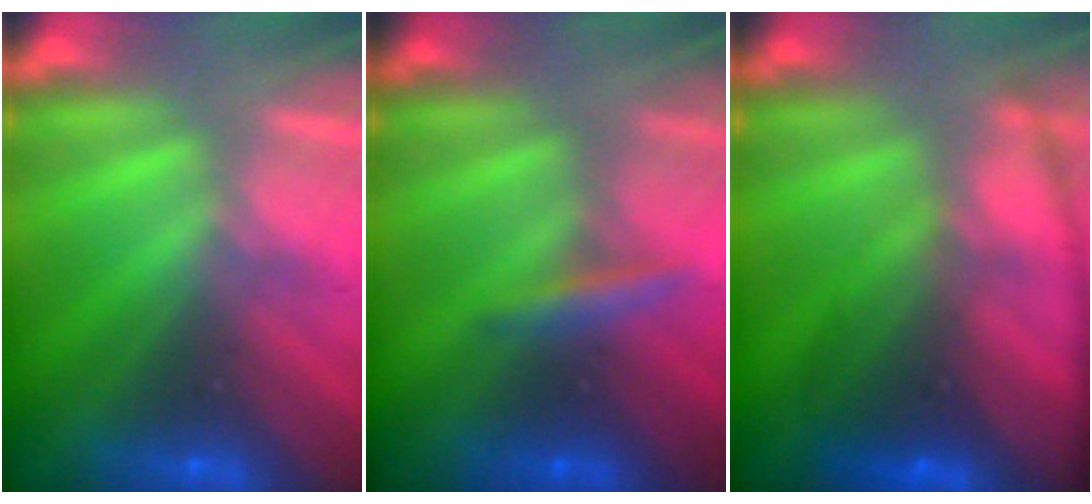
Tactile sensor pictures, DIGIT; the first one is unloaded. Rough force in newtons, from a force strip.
{"total": 2.4}
{"total": 5.7}